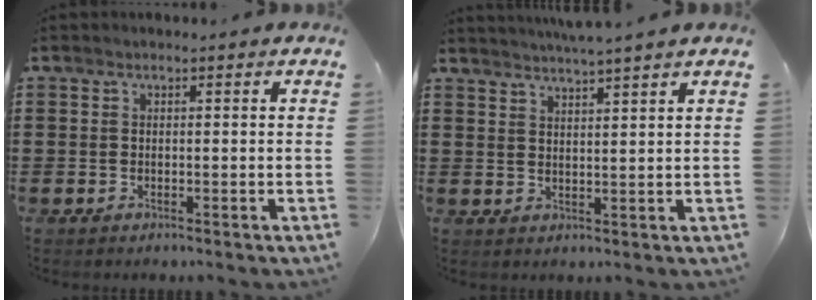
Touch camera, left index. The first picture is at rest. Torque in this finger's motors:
{"motor_torque": [1.02, -0.48, 0.86, 0.21]}